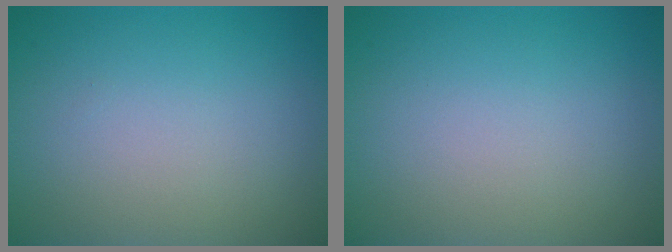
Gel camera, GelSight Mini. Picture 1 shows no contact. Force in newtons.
{"total": 0.0}